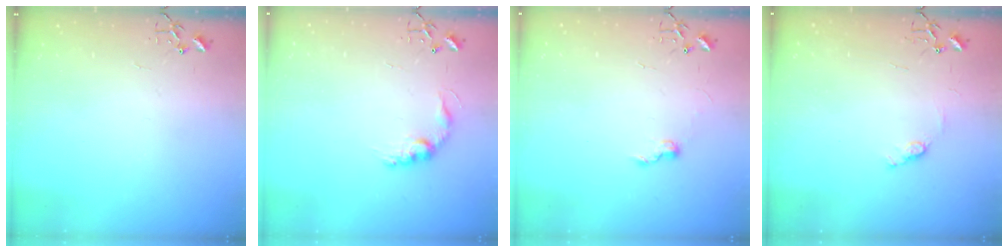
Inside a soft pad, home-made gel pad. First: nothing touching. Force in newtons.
{"total": 10.2, "press": 10.1, "slide": 0.6}
{"total": 6.2, "press": 6.1, "slide": 0.7}
{"total": 6.8, "press": 6.8, "slide": 0.8}